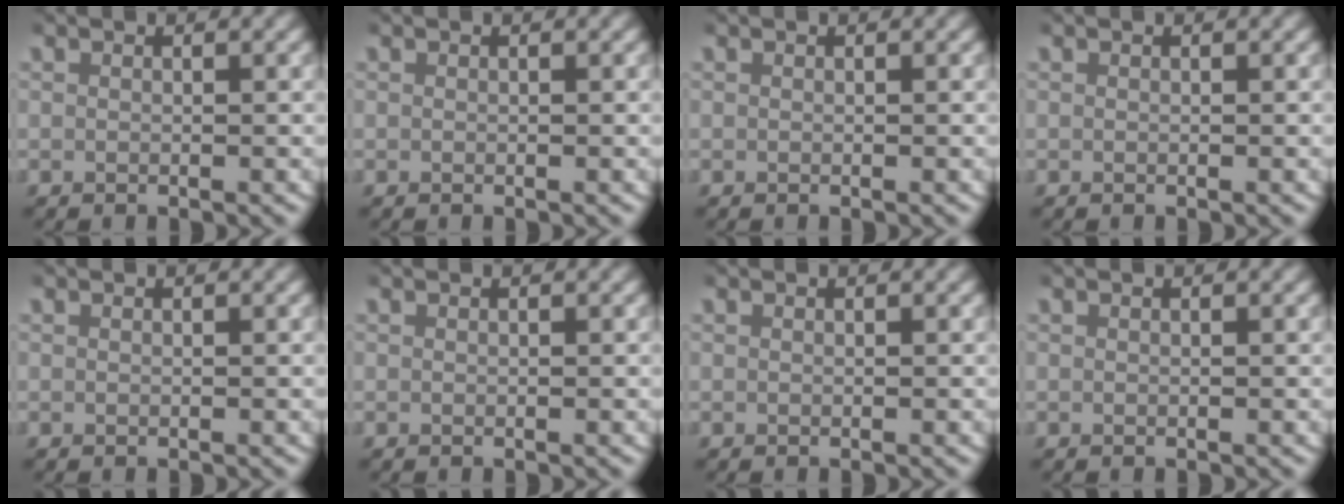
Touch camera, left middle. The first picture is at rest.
{"total": 0.0}
{"total": 0.0}
{"total": 0.0}
{"total": 0.0}
{"total": 0.0}
{"total": 0.0}
{"total": 0.0}